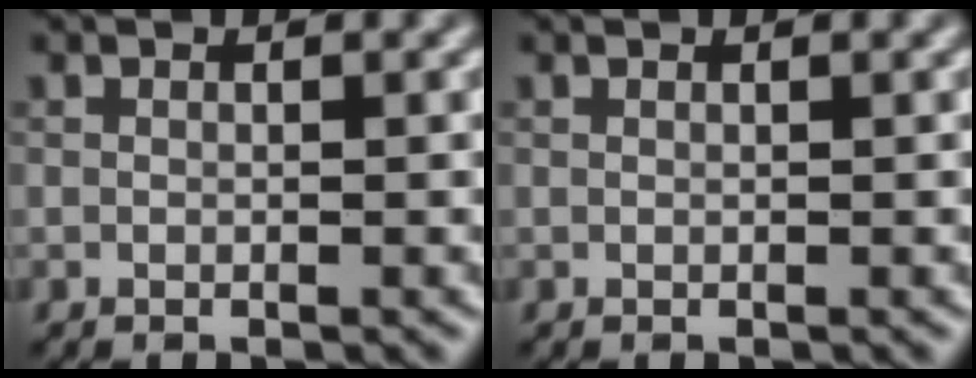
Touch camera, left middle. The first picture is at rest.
{"total": 0.6, "force": [0.5, 0.2, 0.3], "torque": [-0.001, 0.000, 0.001]}